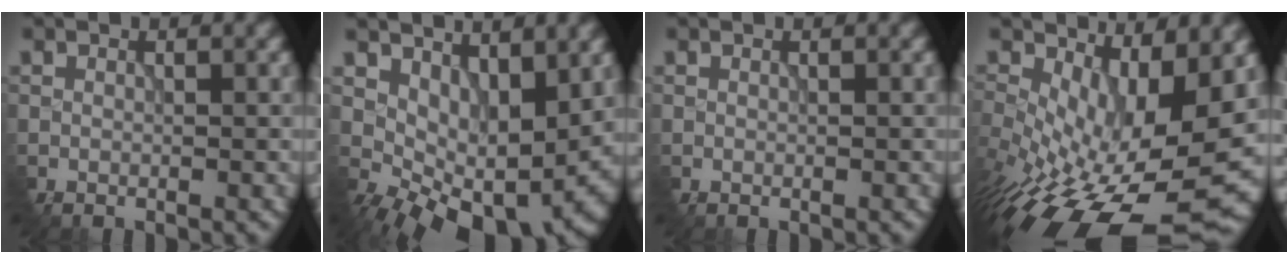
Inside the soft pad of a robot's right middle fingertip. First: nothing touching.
{"total": 10.0, "force": [0.9, 6.1, 7.9], "torque": [-0.109, -0.024, 0.044]}
{"total": 0.0}
{"total": 12.9, "force": [-2.6, 6.8, 10.7], "torque": [-0.175, -0.038, -0.026]}